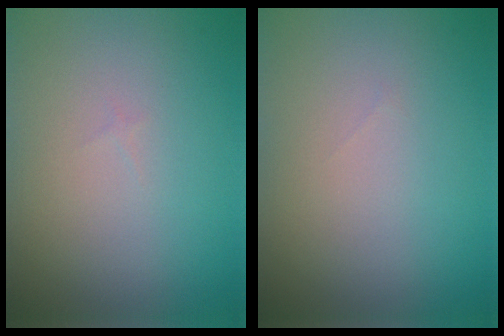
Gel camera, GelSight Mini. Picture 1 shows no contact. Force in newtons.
{"total": 0.0}